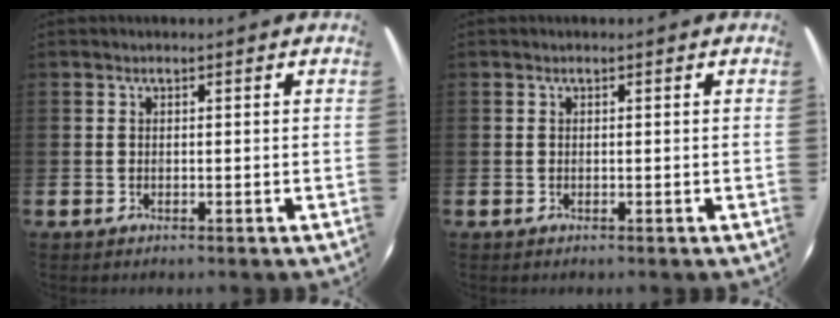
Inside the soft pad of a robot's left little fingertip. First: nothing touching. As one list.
[{"total": 0.0}]